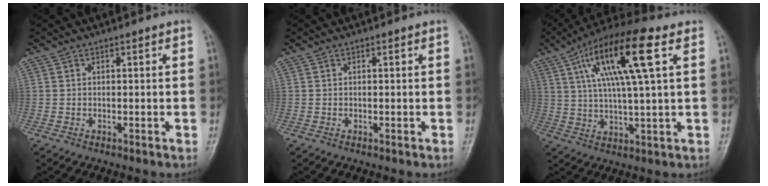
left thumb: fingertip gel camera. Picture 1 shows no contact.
{"total": 0.0}
{"total": 16.6, "force": [5.9, 3.4, 15.1], "torque": [-0.281, 0.009, 0.098]}